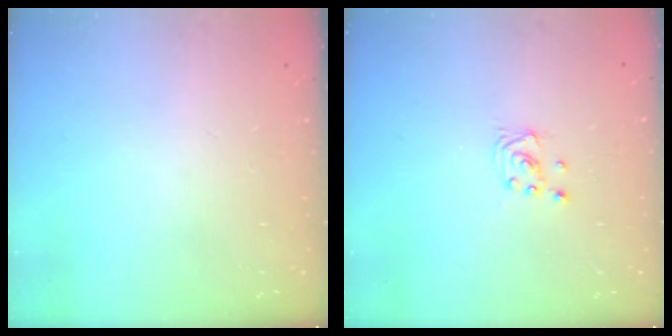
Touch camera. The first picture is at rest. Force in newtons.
{"total": 2.3, "press": 2.3, "slide": 0.2}